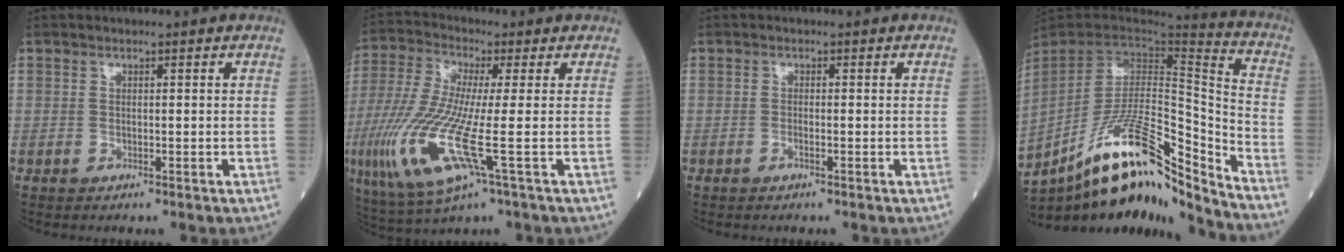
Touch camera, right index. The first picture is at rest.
{"total": 14.7, "force": [-3.7, 1.5, 14.2], "torque": [-0.323, -0.028, -0.074]}
{"total": 0.8, "force": [-0.5, 0.0, 0.6], "torque": [-0.012, 0.000, -0.011]}
{"total": 21.2, "force": [-15.9, 3.5, 13.5], "torque": [-0.245, 0.019, -0.278]}